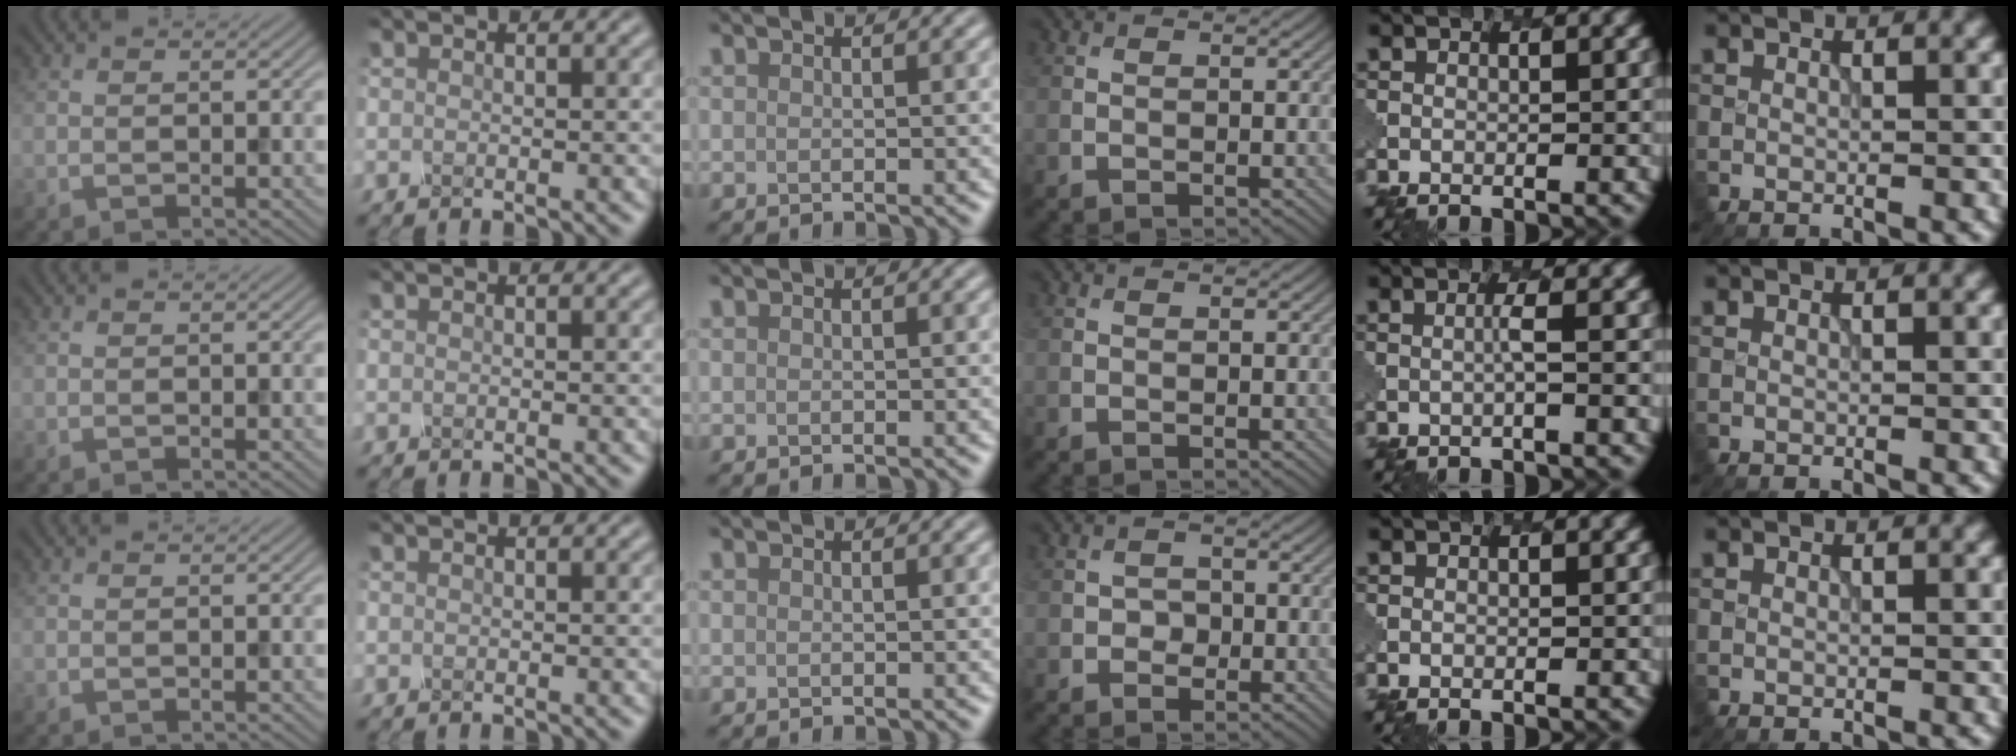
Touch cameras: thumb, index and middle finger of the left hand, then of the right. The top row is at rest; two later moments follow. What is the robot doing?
{"motion": "screw", "object": "spray bottle"}